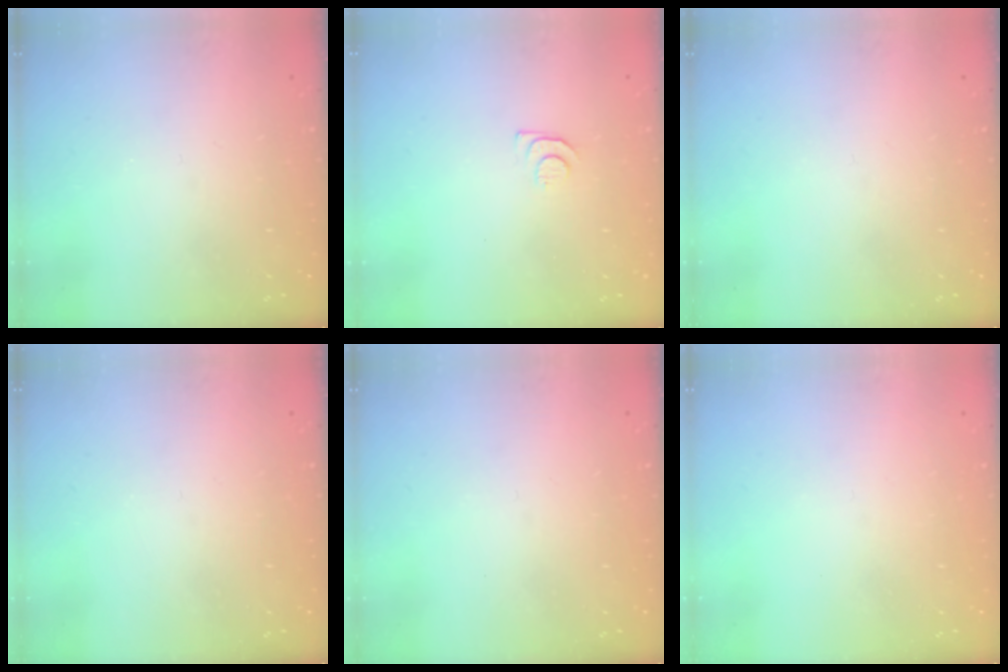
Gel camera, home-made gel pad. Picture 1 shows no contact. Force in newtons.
{"total": 5.4, "press": 5.4, "slide": 0.7}
{"total": 0.0}
{"total": 0.0}
{"total": 0.0}
{"total": 0.0}